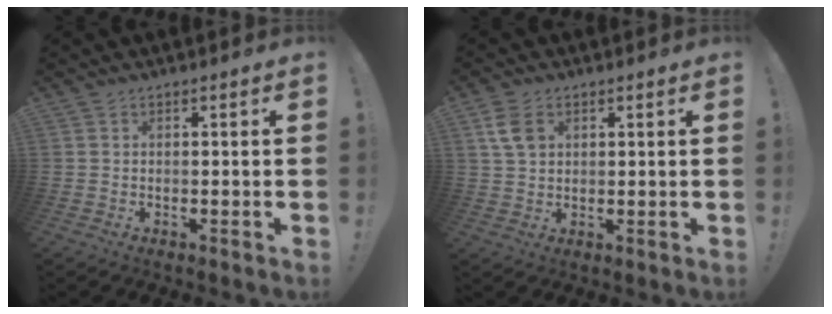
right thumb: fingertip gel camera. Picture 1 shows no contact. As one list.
[{"total": 6.6, "force": [2.4, 4.7, 3.9], "torque": [-0.065, -0.002, 0.045]}]